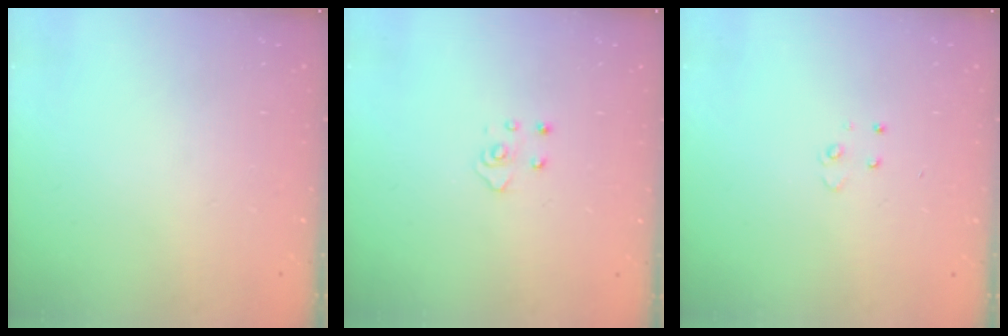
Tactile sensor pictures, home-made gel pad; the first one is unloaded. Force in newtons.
{"total": 4.0, "press": 4.0, "slide": 0.4}
{"total": 3.5, "press": 3.4, "slide": 0.4}